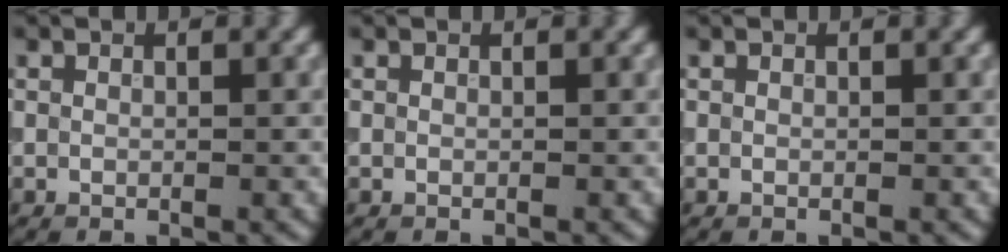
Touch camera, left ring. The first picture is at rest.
{"total": 0.0}
{"total": 0.0}